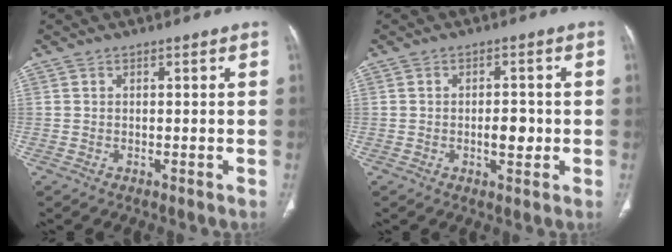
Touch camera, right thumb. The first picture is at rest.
{"total": 4.1, "force": [-0.6, 2.1, 3.4], "torque": [-0.043, 0.002, -0.009]}